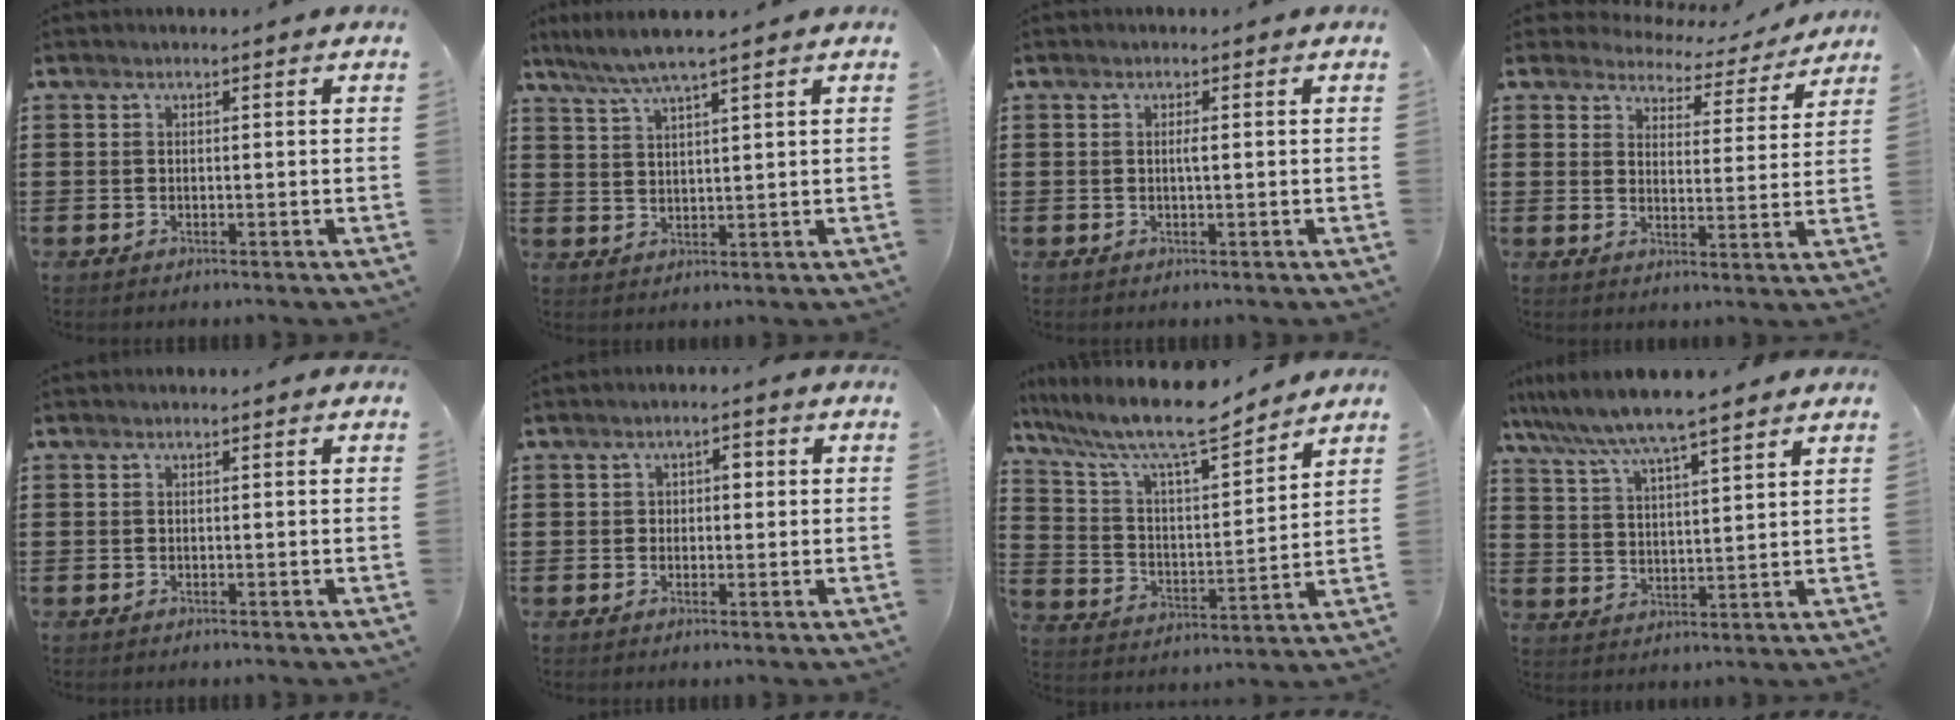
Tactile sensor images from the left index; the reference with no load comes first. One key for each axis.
{"total": 4.9, "fx": 4.0, "fy": -0.1, "fz": 2.9, "tx": -0.066, "ty": -0.010, "tz": 0.072}
{"total": 1.0, "fx": 0.2, "fy": 0.1, "fz": 1.0, "tx": -0.020, "ty": -0.002, "tz": 0.003}
{"total": 3.9, "fx": 3.8, "fy": 0.8, "fz": 0.2, "tx": -0.029, "ty": -0.026, "tz": 0.064}
{"total": 0.0}
{"total": 2.1, "fx": 0.3, "fy": 1.4, "fz": 1.6, "tx": -0.018, "ty": 0.002, "tz": -0.001}
{"total": 11.4, "fx": 9.9, "fy": 1.4, "fz": 5.6, "tx": -0.146, "ty": -0.059, "tz": 0.170}
{"total": 6.8, "fx": 6.0, "fy": 0.1, "fz": 3.2, "tx": -0.085, "ty": -0.025, "tz": 0.102}